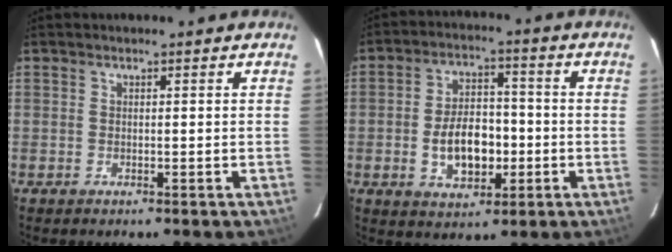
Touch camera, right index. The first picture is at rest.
{"total": 10.3, "force": [-2.3, 6.2, 7.9], "torque": [-0.152, 0.016, -0.028]}